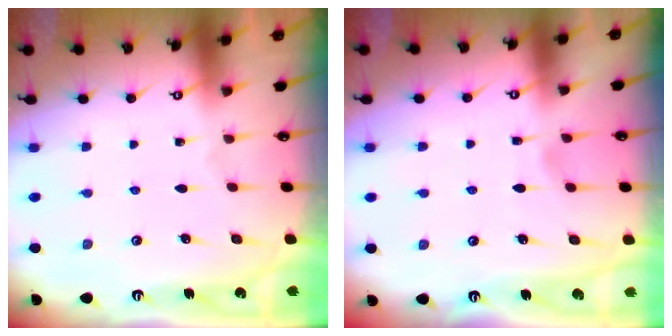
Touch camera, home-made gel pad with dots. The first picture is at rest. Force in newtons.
{"total": 3.2, "press": 3.2, "slide": 0.4}